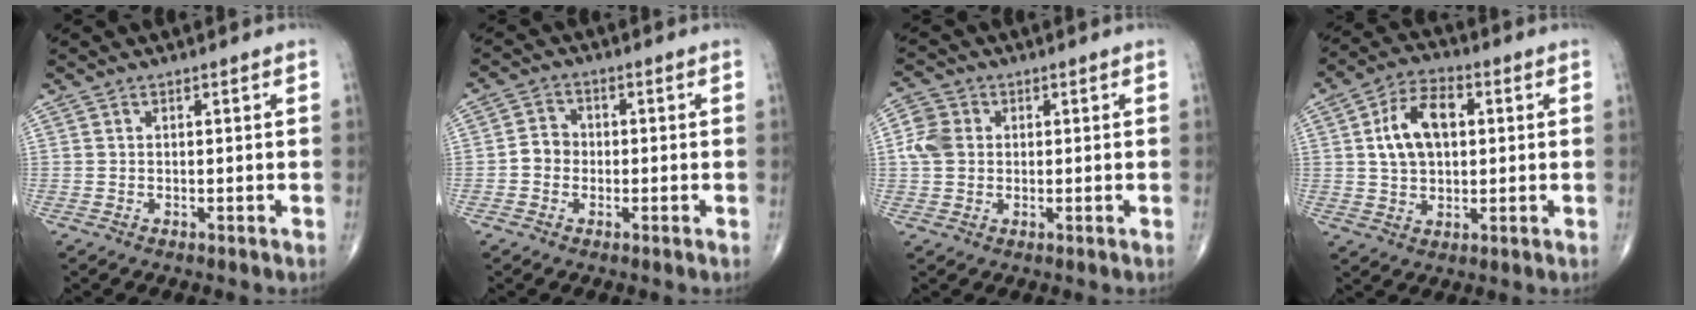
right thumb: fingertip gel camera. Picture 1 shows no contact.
{"total": 3.8, "force": [-0.8, 3.3, 1.6], "torque": [-0.012, 0.013, -0.023]}
{"total": 5.6, "force": [0.6, 4.7, 3.0], "torque": [-0.057, 0.008, 0.006]}
{"total": 10.8, "force": [2.0, 6.8, 8.2], "torque": [-0.135, 0.012, 0.032]}